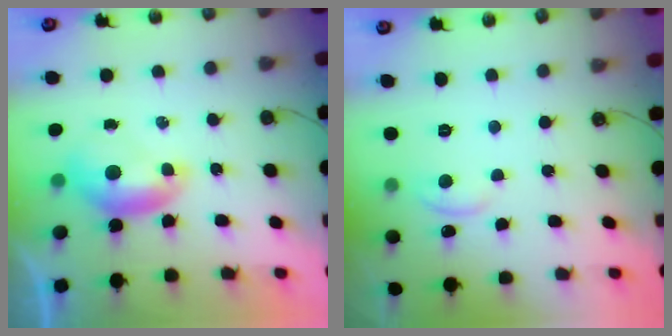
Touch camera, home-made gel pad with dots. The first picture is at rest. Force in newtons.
{"total": 1.7, "press": 1.6, "slide": 0.3}